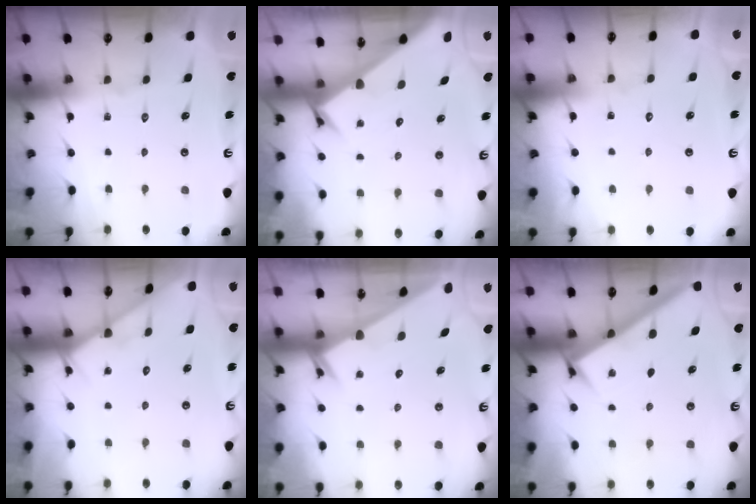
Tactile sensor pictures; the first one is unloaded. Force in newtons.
{"total": 2.6, "press": 2.6, "slide": 0.2}
{"total": 4.0, "press": 4.0, "slide": 0.4}
{"total": 4.9, "press": 4.9, "slide": 0.6}
{"total": 2.0, "press": 2.0, "slide": 0.1}
{"total": 3.0, "press": 3.0, "slide": 0.2}